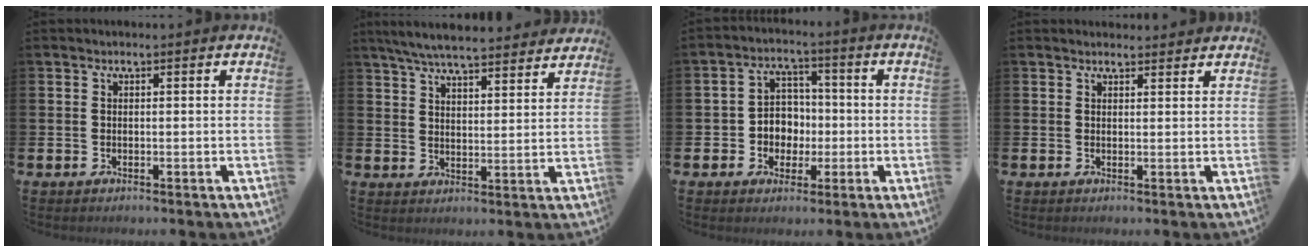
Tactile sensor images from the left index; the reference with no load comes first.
{"total": 6.8, "force": [6.5, 0.7, 1.9], "torque": [-0.054, -0.035, 0.117]}
{"total": 4.8, "force": [-0.3, 4.5, 1.6], "torque": [-0.033, 0.005, -0.014]}
{"total": 1.6, "force": [1.5, 0.4, 0.0], "torque": [0.013, -0.006, 0.025]}